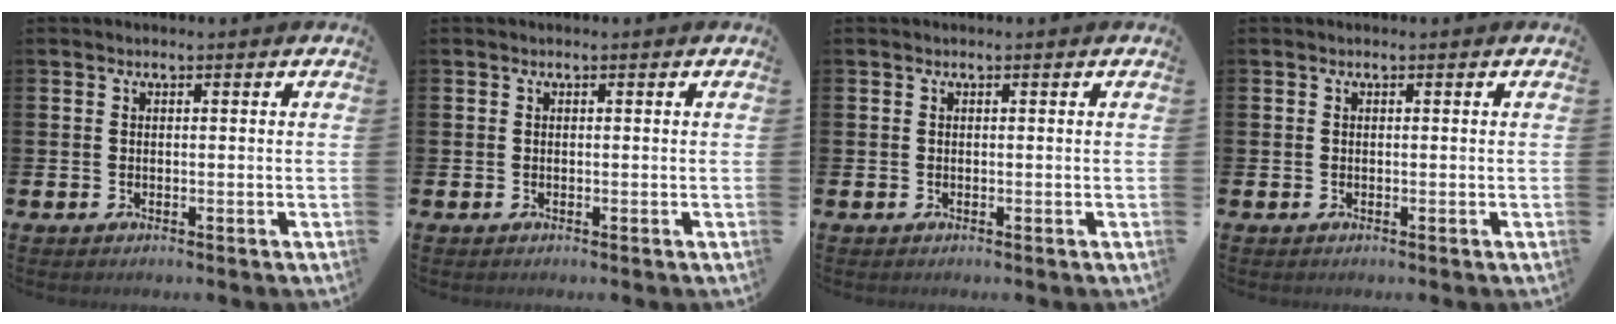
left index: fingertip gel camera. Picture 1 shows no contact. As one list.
[{"total": 0.0}, {"total": 0.0}, {"total": 0.0}]